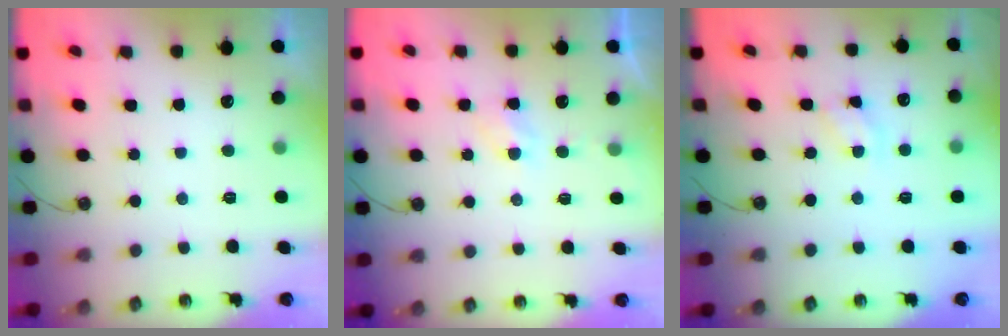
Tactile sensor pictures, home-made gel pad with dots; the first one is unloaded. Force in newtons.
{"total": 3.8, "press": 3.7, "slide": 0.6}
{"total": 4.4, "press": 4.3, "slide": 0.5}